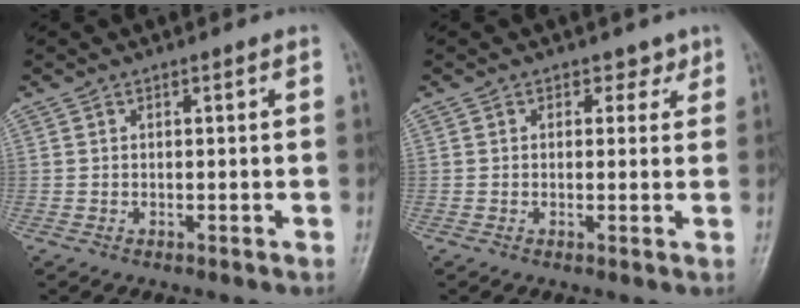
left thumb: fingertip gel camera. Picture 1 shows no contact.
{"total": 2.1, "force": [1.2, 1.6, 0.6], "torque": [0.013, -0.003, 0.007]}